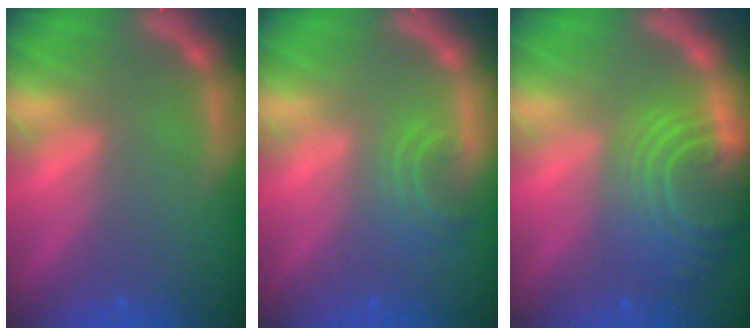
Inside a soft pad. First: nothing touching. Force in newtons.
{"total": 2.9}
{"total": 9.5}